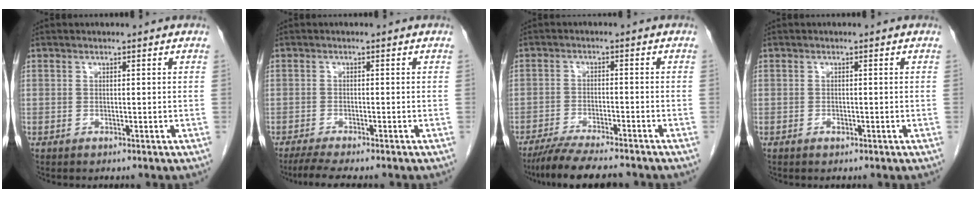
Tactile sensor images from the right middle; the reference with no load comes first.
{"total": 5.8, "force": [-4.8, 0.3, 3.3], "torque": [-0.052, -0.016, -0.076]}
{"total": 10.9, "force": [-9.4, 1.0, 5.4], "torque": [-0.087, -0.026, -0.147]}
{"total": 0.6, "force": [-0.4, 0.3, 0.4], "torque": [-0.008, 0.002, -0.003]}